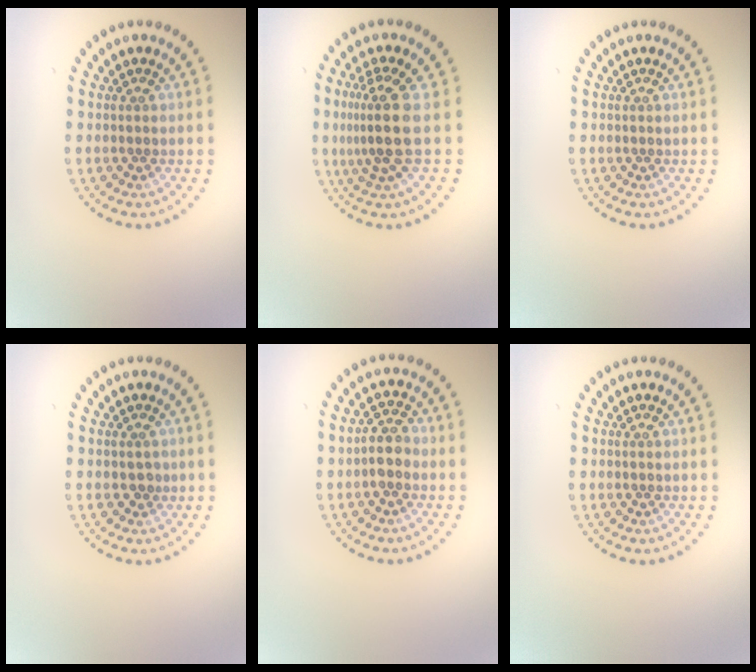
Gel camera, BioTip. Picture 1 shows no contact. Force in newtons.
{"total": 4.0, "press": 3.0, "slide": 2.7}
{"total": 0.0}
{"total": 1.0, "press": 0.9, "slide": 0.4}
{"total": 2.3, "press": 2.0, "slide": 1.0}
{"total": 0.0}